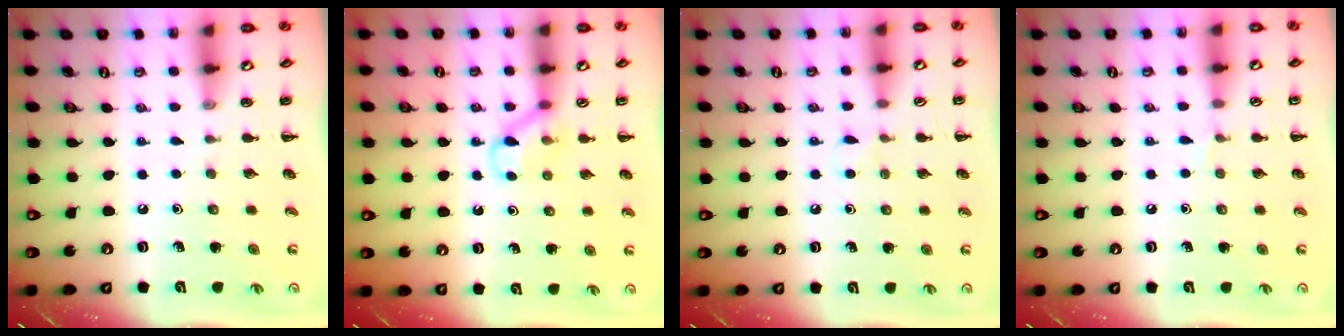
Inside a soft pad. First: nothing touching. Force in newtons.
{"total": 5.7, "press": 5.6, "slide": 1.4}
{"total": 4.4, "press": 4.1, "slide": 1.6}
{"total": 3.0, "press": 2.8, "slide": 1.1}